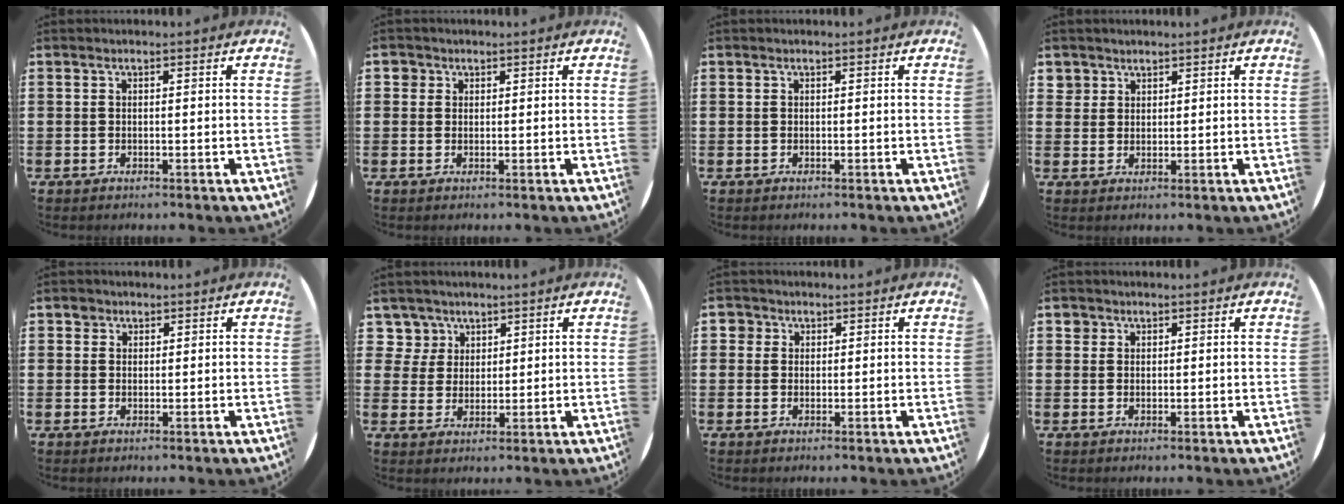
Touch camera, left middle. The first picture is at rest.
{"total": 1.3, "force": [0.9, 0.9, 0.0], "torque": [0.007, 0.001, 0.016]}
{"total": 0.0}
{"total": 2.1, "force": [1.6, 1.3, 0.1], "torque": [0.003, 0.001, 0.031]}
{"total": 1.5, "force": [1.1, 1.0, 0.1], "torque": [0.013, -0.002, 0.018]}
{"total": 4.1, "force": [2.5, 3.3, 0.2], "torque": [-0.014, 0.009, 0.046]}
{"total": 1.6, "force": [1.0, 1.2, 0.1], "torque": [0.004, 0.004, 0.017]}
{"total": 1.3, "force": [1.0, 0.9, -0.1], "torque": [0.008, -0.001, 0.019]}